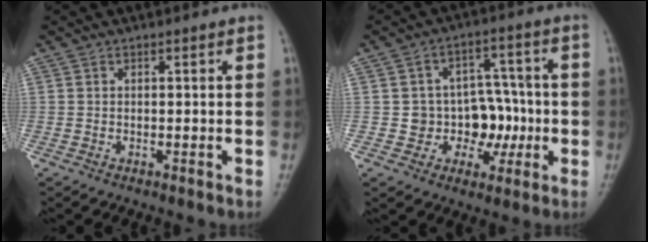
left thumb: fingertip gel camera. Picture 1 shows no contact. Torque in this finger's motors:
{"motor_torque": [-0.17, 0.21, 0.24, 0.09, 0.00]}